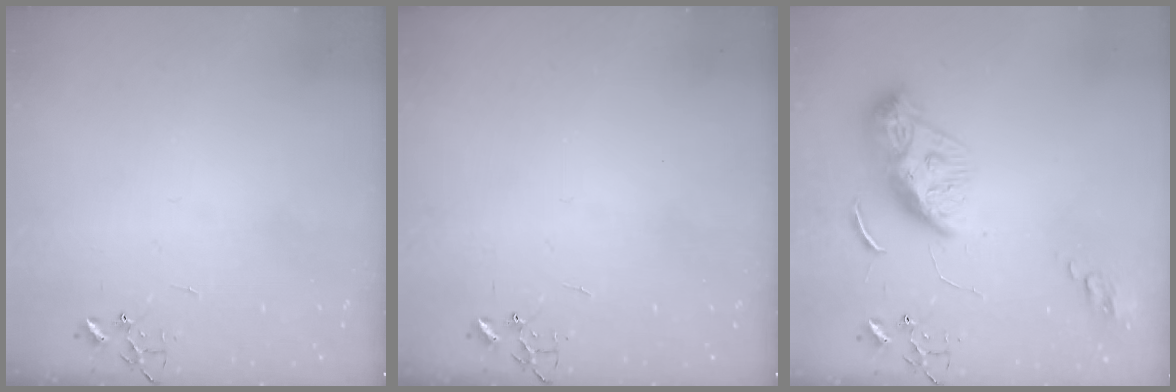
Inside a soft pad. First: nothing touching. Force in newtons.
{"total": 0.0}
{"total": 11.9, "press": 11.9, "slide": 0.9}